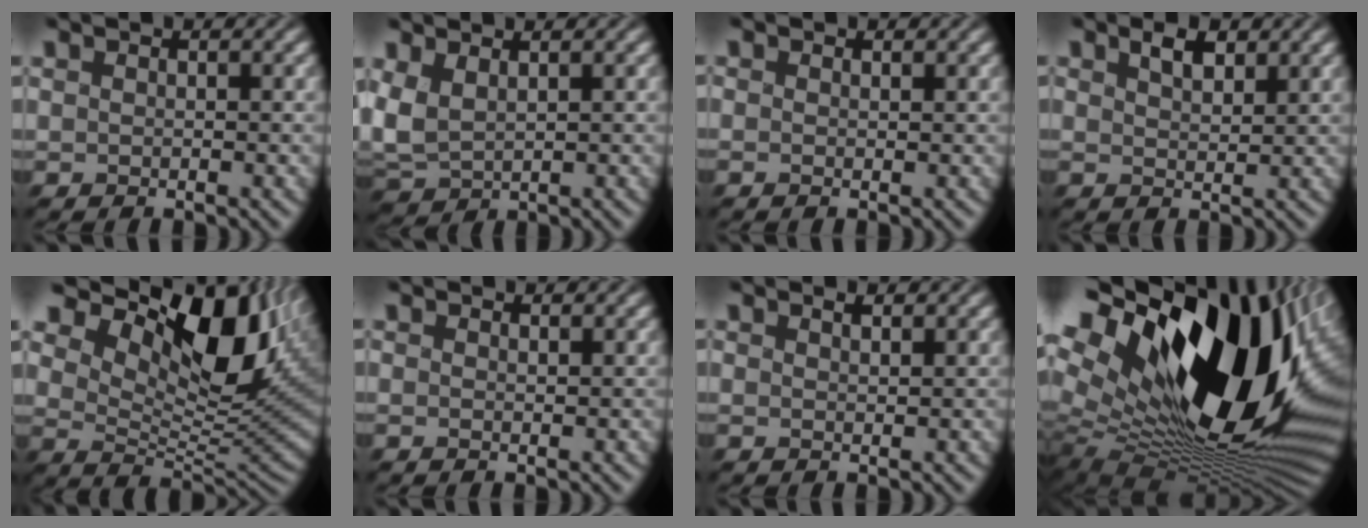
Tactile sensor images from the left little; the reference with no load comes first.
{"total": 3.7, "force": [0.6, 2.0, 3.1], "torque": [-0.077, 0.004, 0.002]}
{"total": 0.0}
{"total": 1.8, "force": [1.0, 0.8, 1.3], "torque": [-0.027, -0.003, 0.016]}
{"total": 13.1, "force": [6.4, 6.2, 9.5], "torque": [-0.160, 0.006, 0.107]}
{"total": 0.0}
{"total": 0.5, "force": [0.3, 0.0, 0.4], "torque": [-0.010, -0.005, 0.002]}
{"total": 21.9, "force": [4.7, 12.6, 17.3], "torque": [-0.294, -0.019, 0.094]}